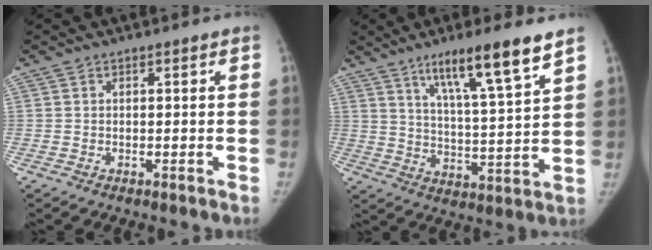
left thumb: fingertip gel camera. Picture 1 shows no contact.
{"total": 14.1, "force": [9.0, 1.2, 10.9], "torque": [-0.177, -0.046, 0.153]}